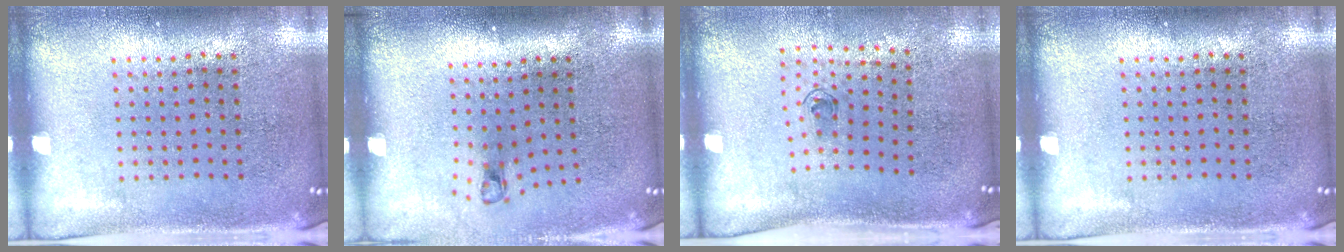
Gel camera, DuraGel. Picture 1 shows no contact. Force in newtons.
{"total": 0.7, "press": 0.3, "slide": 0.6}
{"total": 0.6, "press": 0.3, "slide": 0.5}
{"total": 0.0}